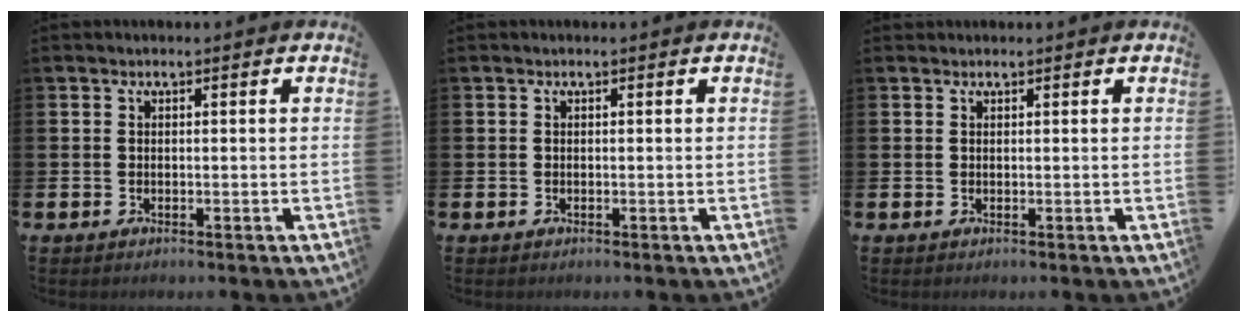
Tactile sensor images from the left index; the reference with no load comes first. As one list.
[{"total": 0.0}, {"total": 0.6, "force": [0.6, 0.2, 0.0], "torque": [0.012, -0.003, 0.008]}]